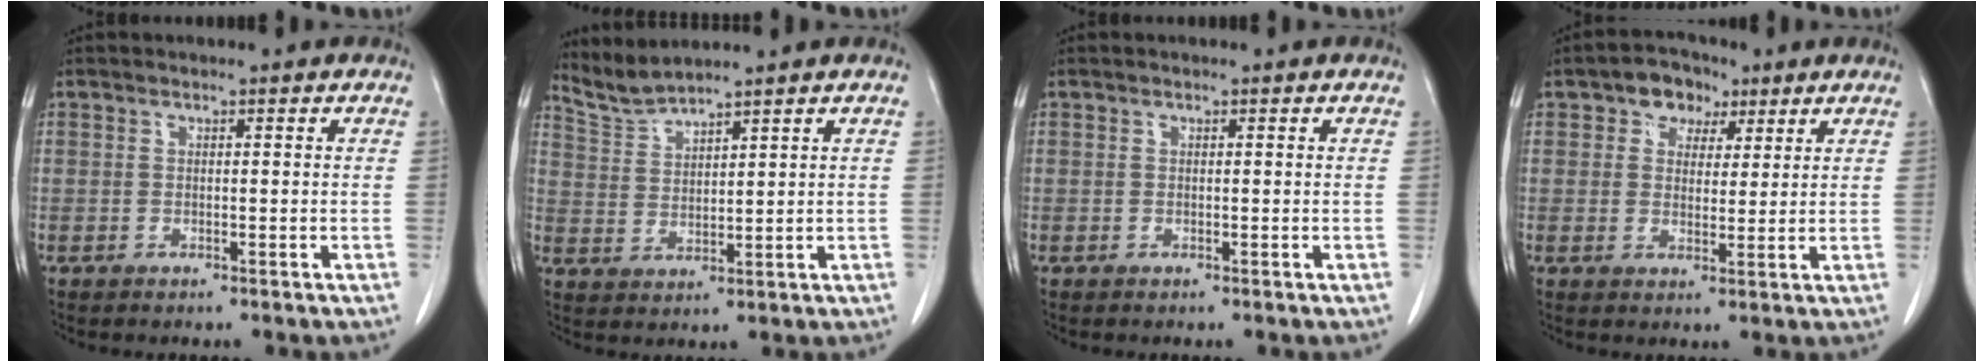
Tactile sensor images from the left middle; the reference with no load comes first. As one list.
[{"total": 4.2, "force": [4.1, -0.9, -0.1], "torque": [-0.009, -0.004, 0.094]}, {"total": 0.0}, {"total": 5.3, "force": [2.8, 3.9, 2.3], "torque": [-0.033, 0.019, 0.046]}]